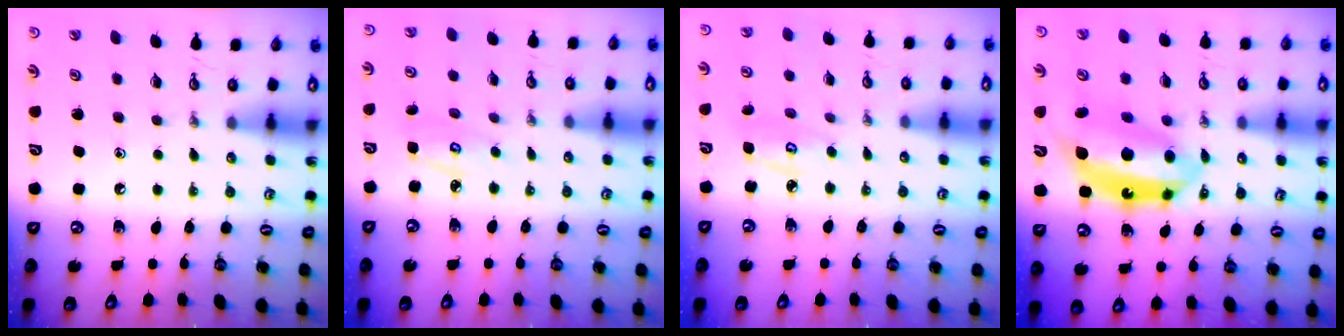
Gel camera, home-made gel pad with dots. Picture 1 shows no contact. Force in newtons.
{"total": 4.9, "press": 4.8, "slide": 0.6}
{"total": 6.0, "press": 5.9, "slide": 0.5}
{"total": 14.2, "press": 14.1, "slide": 1.2}